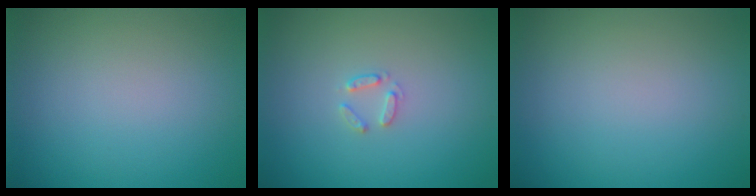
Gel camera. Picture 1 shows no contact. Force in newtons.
{"total": 1.1, "press": 1.1, "slide": 0.2}
{"total": 0.0}